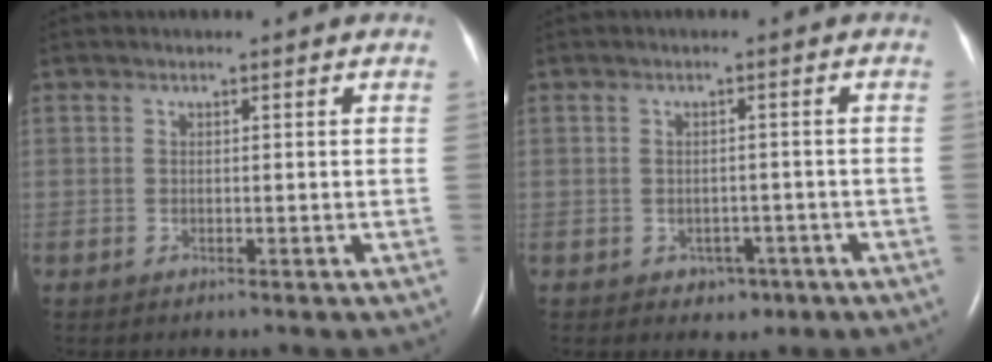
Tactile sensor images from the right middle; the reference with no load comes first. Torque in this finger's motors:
{"motor_torque": [-0.36, 0.09, 0.06, -0.01]}